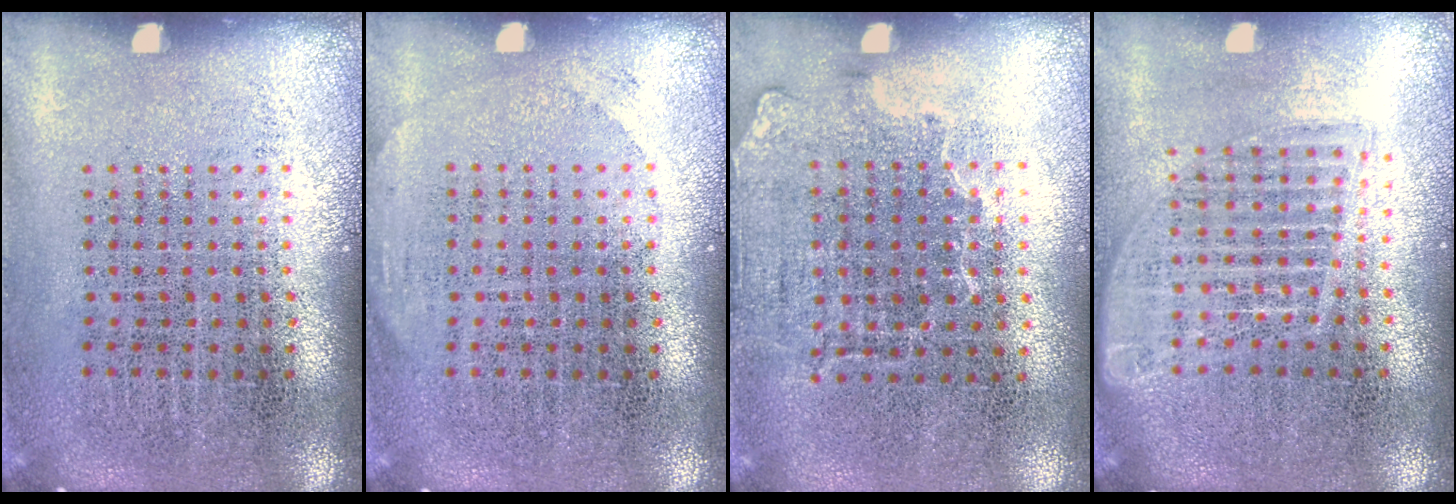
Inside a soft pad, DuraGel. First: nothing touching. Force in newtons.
{"total": 0.8, "press": 0.8, "slide": 0.2}
{"total": 1.4, "press": 1.1, "slide": 0.8}
{"total": 1.7, "press": 1.4, "slide": 0.9}